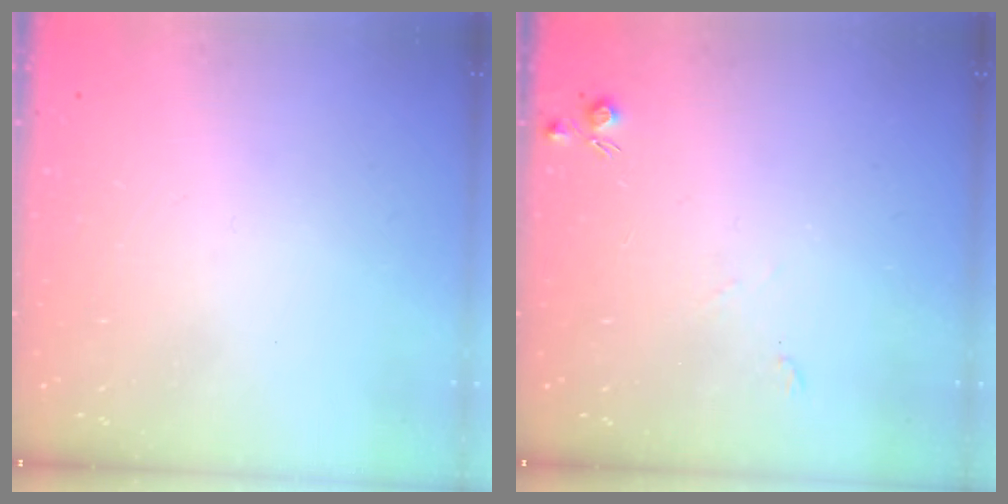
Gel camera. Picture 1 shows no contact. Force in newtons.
{"total": 4.7, "press": 4.7, "slide": 0.7}